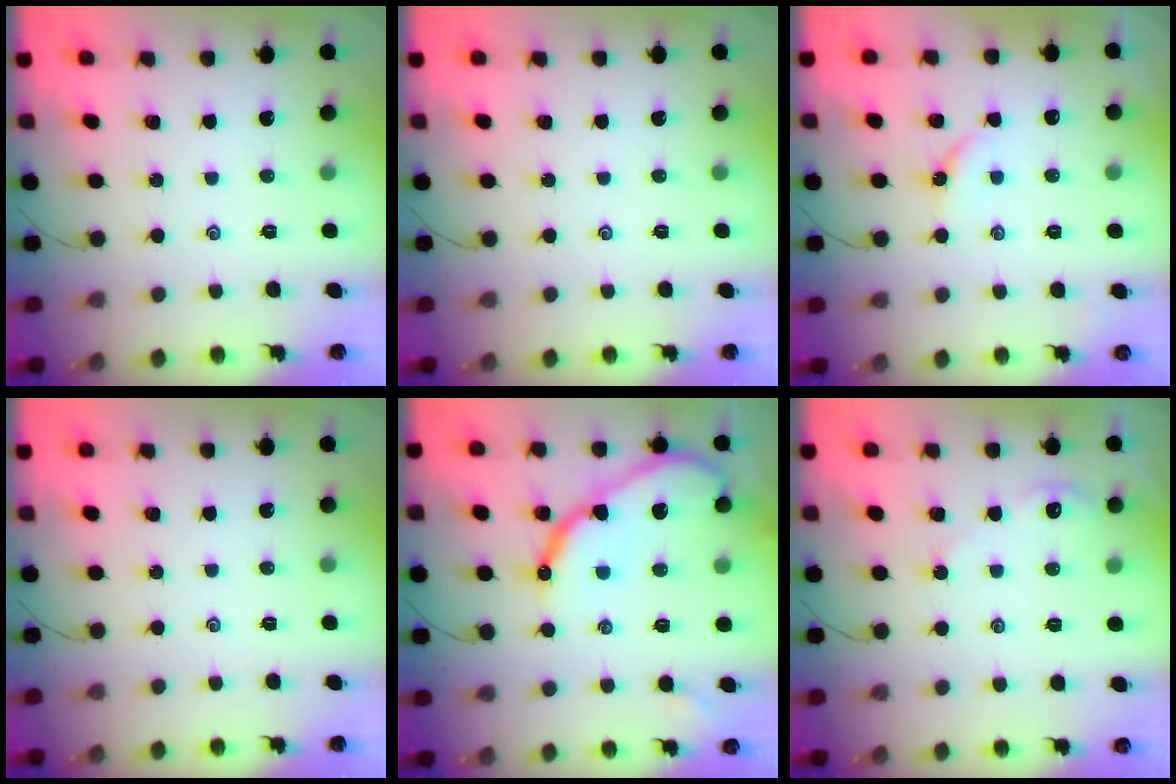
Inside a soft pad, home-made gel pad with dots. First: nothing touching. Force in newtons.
{"total": 0.0}
{"total": 3.9, "press": 3.9, "slide": 0.6}
{"total": 0.0}
{"total": 12.9, "press": 12.8, "slide": 1.1}
{"total": 2.7, "press": 2.7, "slide": 0.3}